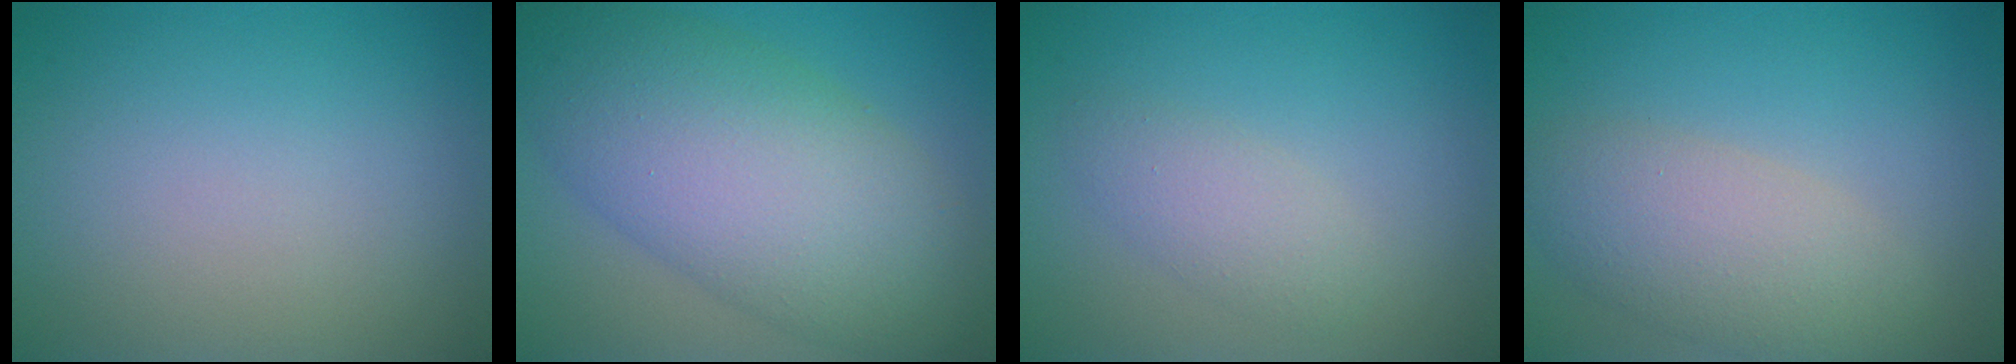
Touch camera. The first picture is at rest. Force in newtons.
{"total": 11.0, "press": 11.0, "slide": 0.4}
{"total": 2.3, "press": 2.3, "slide": 0.1}
{"total": 5.0, "press": 5.0, "slide": 0.3}